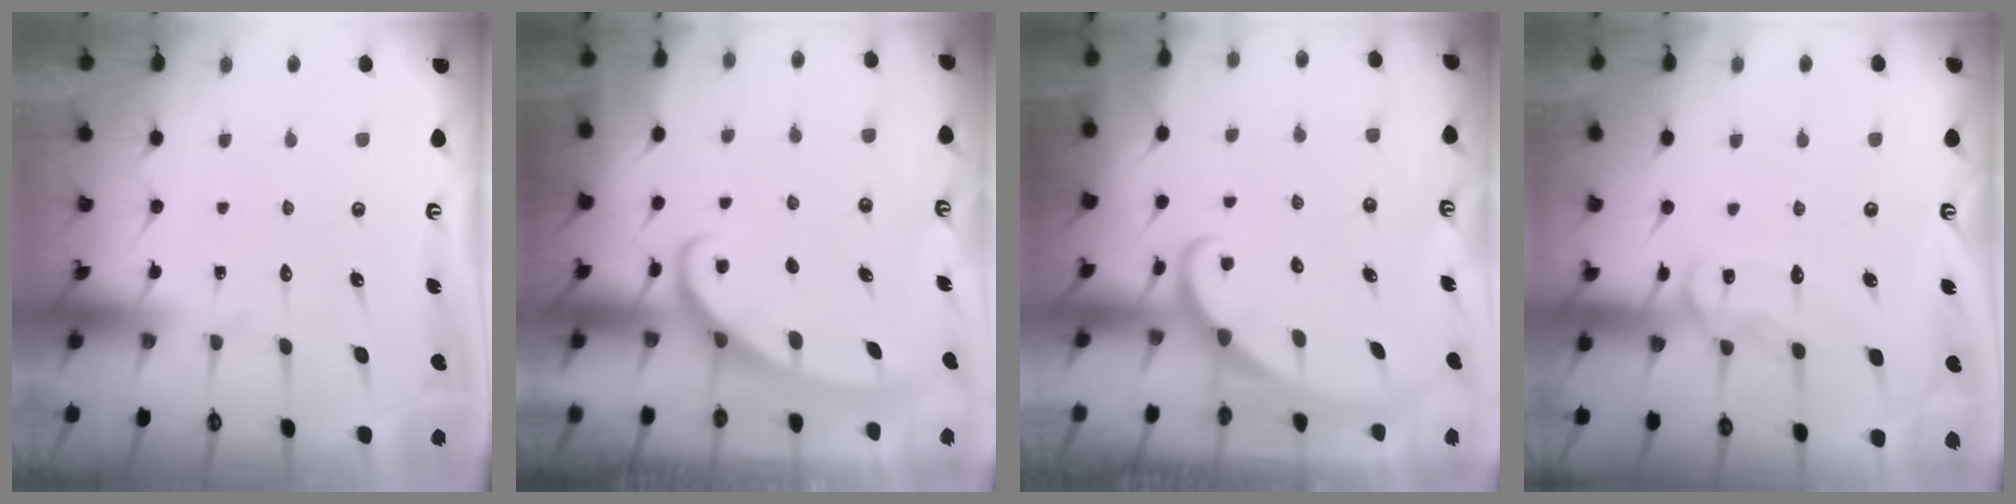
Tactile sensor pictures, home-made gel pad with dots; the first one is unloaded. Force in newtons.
{"total": 2.8, "press": 2.8, "slide": 0.4}
{"total": 2.4, "press": 2.3, "slide": 0.3}
{"total": 10.8, "press": 10.8, "slide": 1.0}